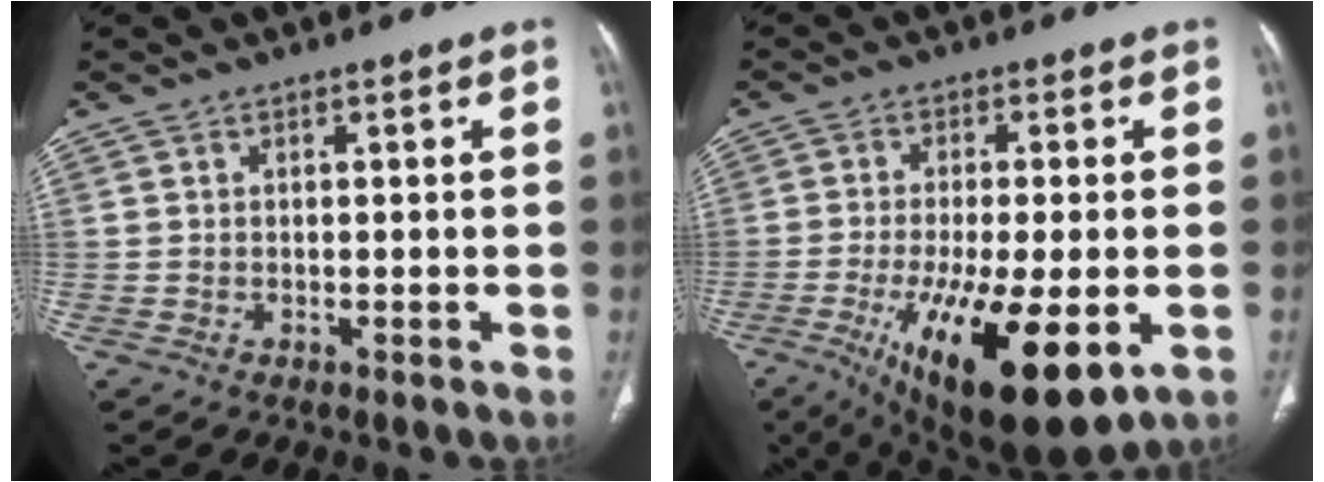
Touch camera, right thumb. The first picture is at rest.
{"total": 20.2, "force": [-7.0, 6.6, 17.7], "torque": [-0.289, -0.025, -0.095]}